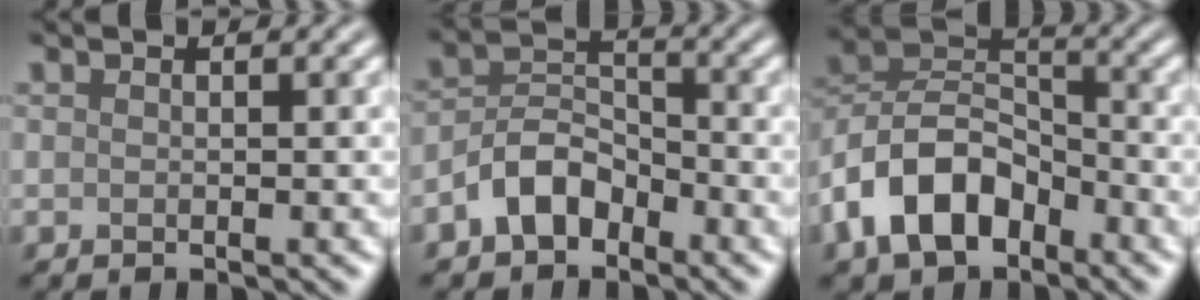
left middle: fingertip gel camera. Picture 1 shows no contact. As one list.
[{"total": 4.3, "force": [-2.6, 2.6, 2.3], "torque": [-0.039, 0.013, -0.058]}, {"total": 8.4, "force": [-4.5, 5.1, 4.9], "torque": [-0.098, 0.012, -0.099]}]